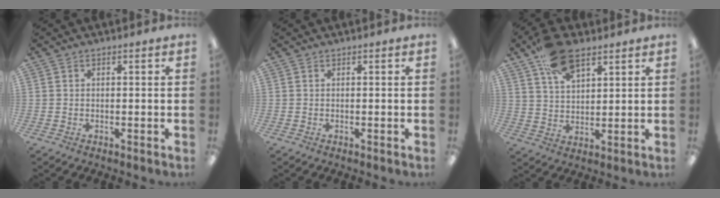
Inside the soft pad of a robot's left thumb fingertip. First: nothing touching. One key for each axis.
{"total": 0.0}
{"total": 12.1, "fx": 7.5, "fy": 6.1, "fz": 7.3, "tx": -0.124, "ty": -0.023, "tz": 0.136}